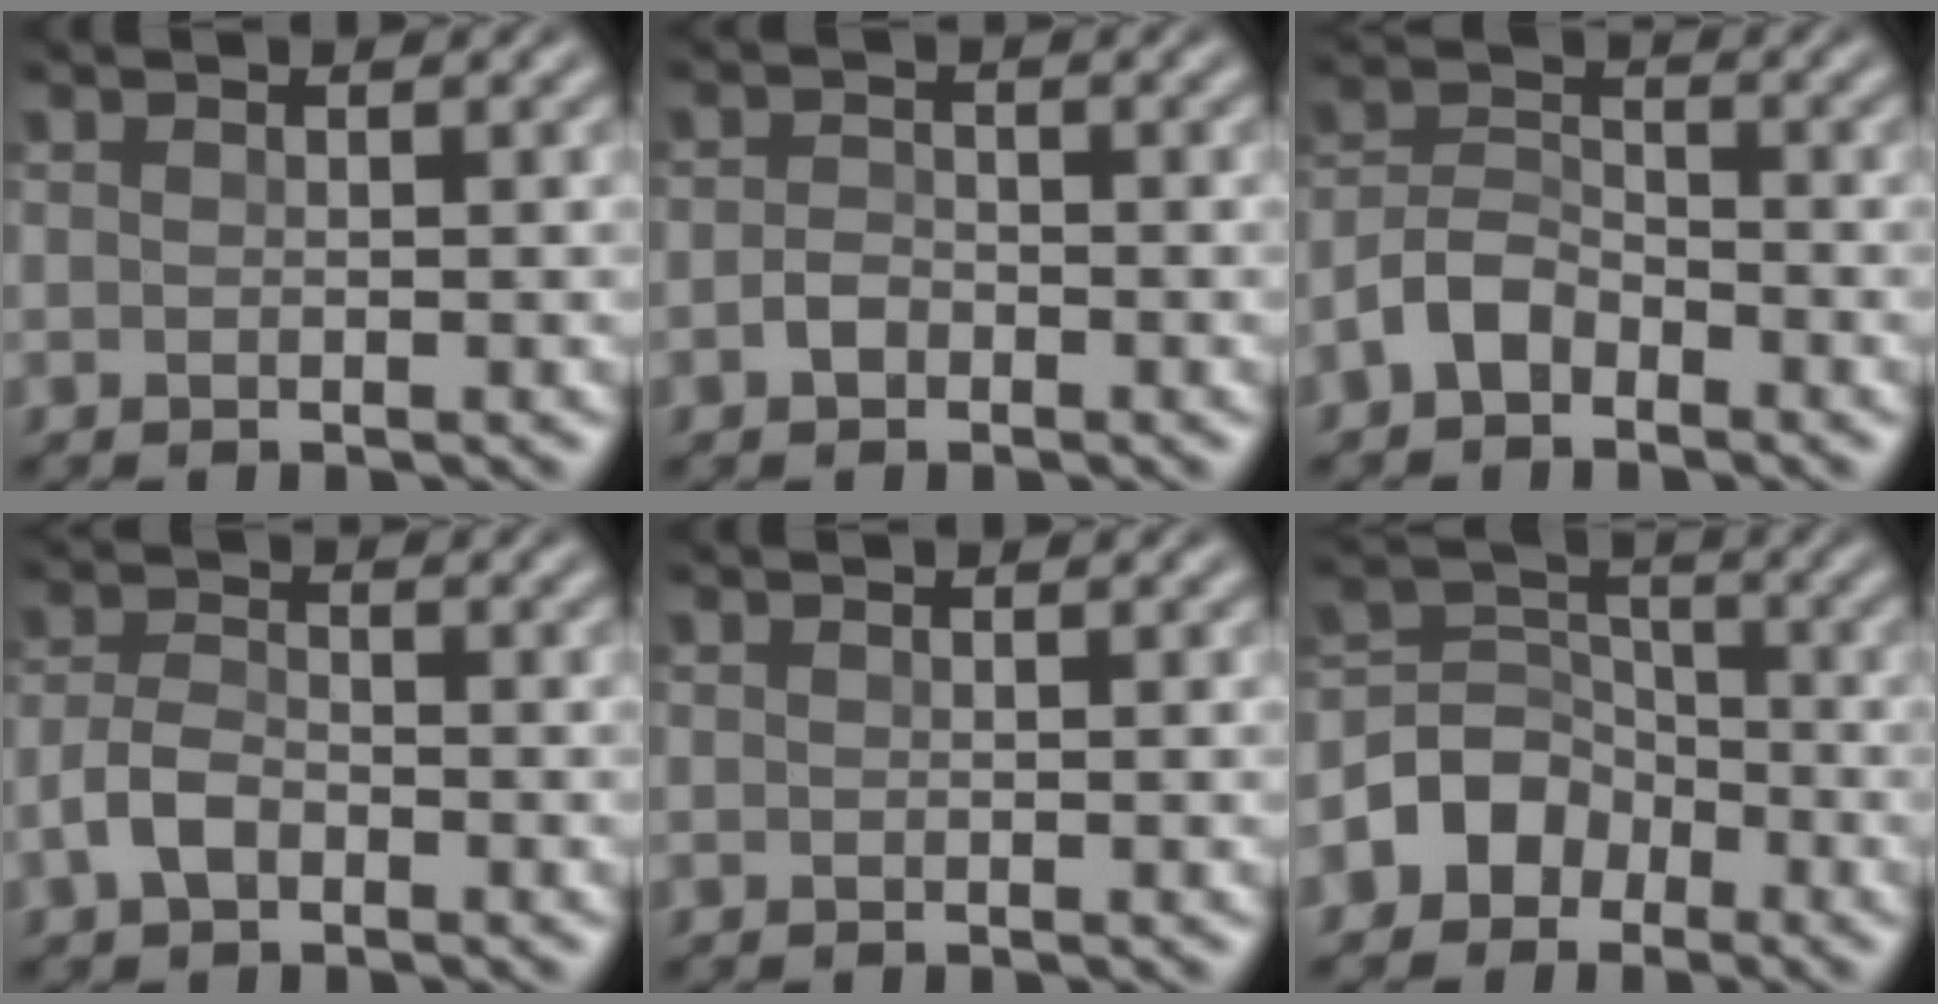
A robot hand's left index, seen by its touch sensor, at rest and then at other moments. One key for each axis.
{"total": 1.1, "fx": -0.5, "fy": 0.9, "fz": 0.5, "tx": -0.009, "ty": 0.008, "tz": -0.013}
{"total": 3.0, "fx": -2.1, "fy": 1.7, "fz": 1.4, "tx": -0.030, "ty": 0.012, "tz": -0.052}
{"total": 2.2, "fx": -1.2, "fy": 1.2, "fz": 1.4, "tx": -0.031, "ty": 0.010, "tz": -0.030}
{"total": 0.0}
{"total": 4.2, "fx": -2.2, "fy": 3.4, "fz": 1.2, "tx": -0.011, "ty": 0.014, "tz": -0.051}